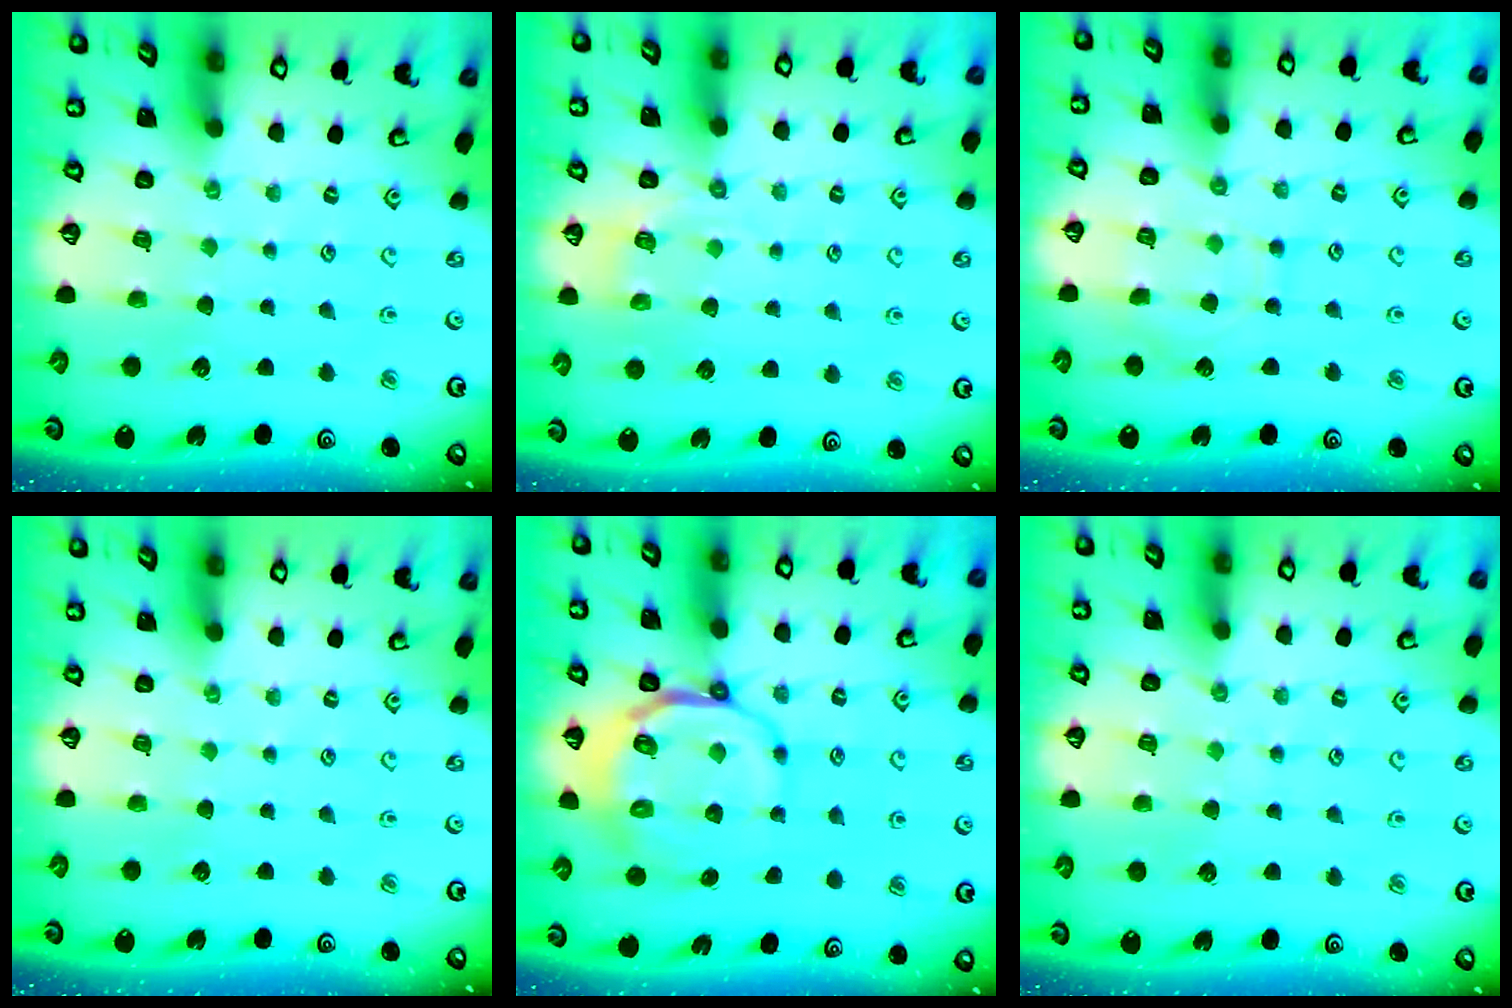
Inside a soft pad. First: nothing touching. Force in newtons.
{"total": 4.6, "press": 4.3, "slide": 1.6}
{"total": 8.4, "press": 8.3, "slide": 1.0}
{"total": 0.0}
{"total": 9.5, "press": 9.0, "slide": 3.0}
{"total": 4.7, "press": 4.7, "slide": 0.5}